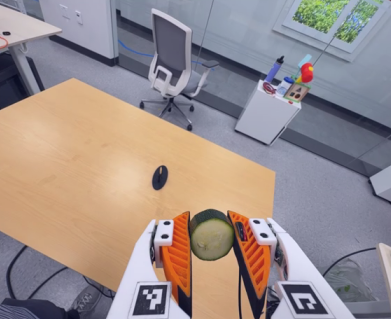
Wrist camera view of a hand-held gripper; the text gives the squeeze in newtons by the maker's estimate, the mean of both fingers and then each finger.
{"total": 10.8, "left": 10.0, "right": 11.6}